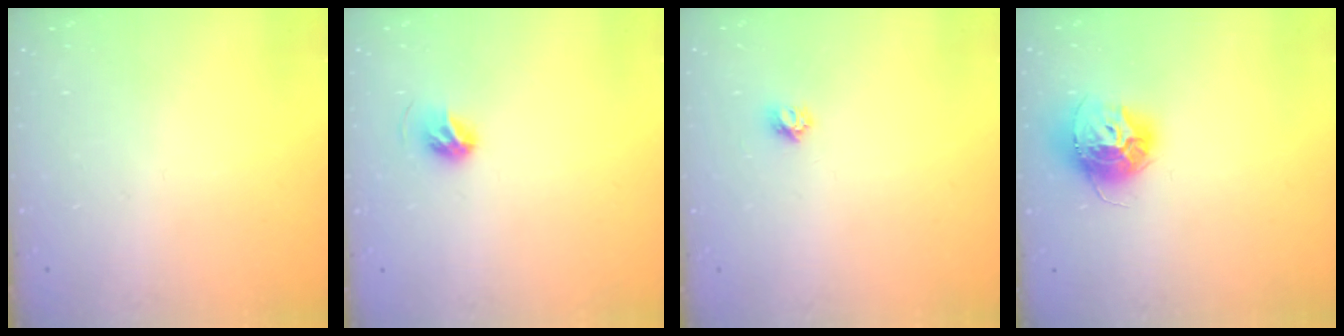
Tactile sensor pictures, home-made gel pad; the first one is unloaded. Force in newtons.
{"total": 5.3, "press": 5.2, "slide": 0.9}
{"total": 3.7, "press": 3.7, "slide": 0.2}
{"total": 12.2, "press": 12.1, "slide": 1.1}